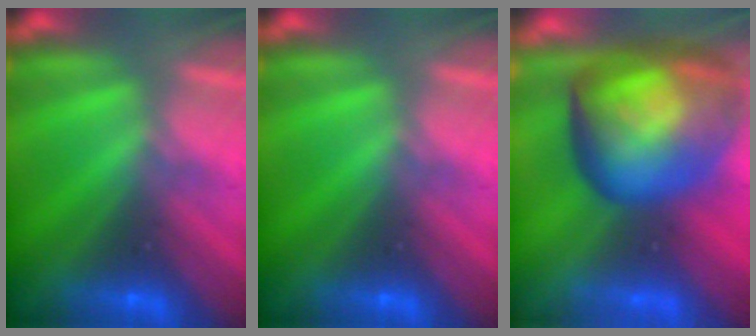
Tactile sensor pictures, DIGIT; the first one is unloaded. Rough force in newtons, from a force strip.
{"total": 0.0}
{"total": 7.9}